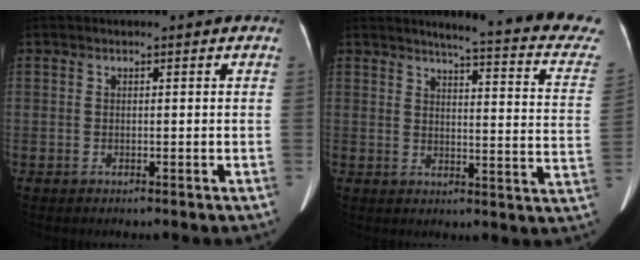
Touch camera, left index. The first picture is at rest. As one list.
[{"total": 18.4, "force": [16.8, 0.7, 7.5], "torque": [-0.083, -0.083, 0.170]}]